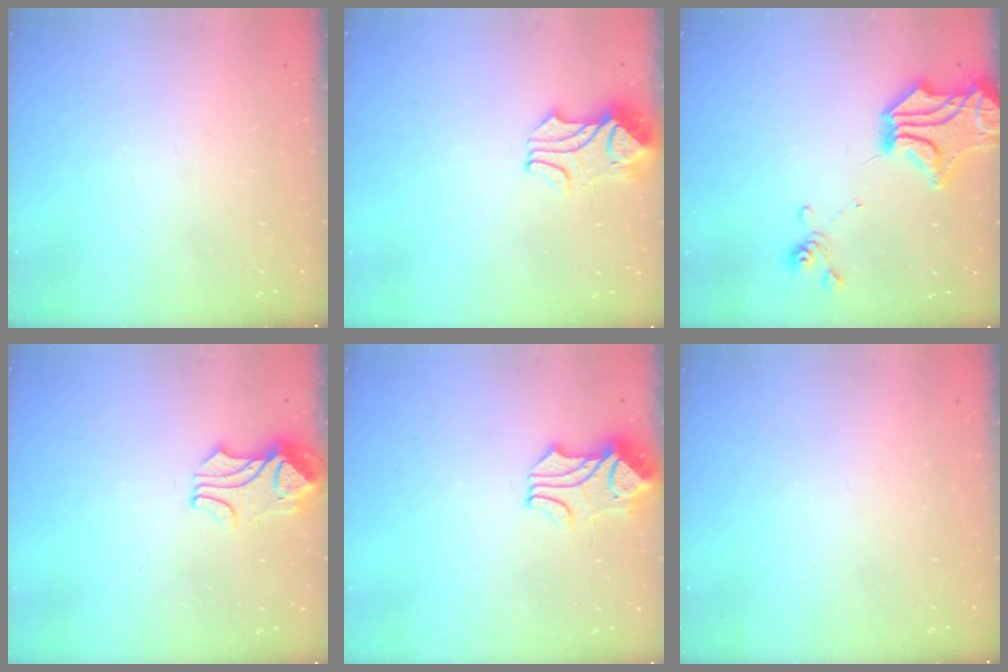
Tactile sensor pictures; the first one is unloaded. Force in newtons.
{"total": 2.3, "press": 2.2, "slide": 0.8}
{"total": 6.3, "press": 5.7, "slide": 2.7}
{"total": 2.1, "press": 2.0, "slide": 0.6}
{"total": 2.2, "press": 1.9, "slide": 1.1}
{"total": 0.0}